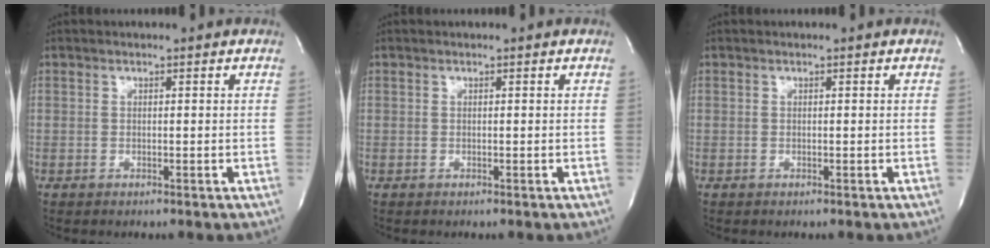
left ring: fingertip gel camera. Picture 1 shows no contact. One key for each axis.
{"total": 0.0}
{"total": 0.0}